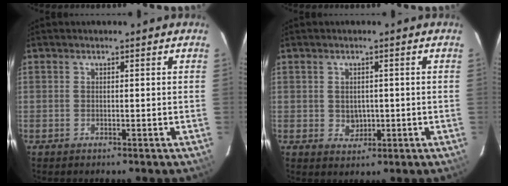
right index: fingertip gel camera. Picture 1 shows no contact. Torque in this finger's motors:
{"motor_torque": [0.28, 0.21, 0.01, 0.02]}